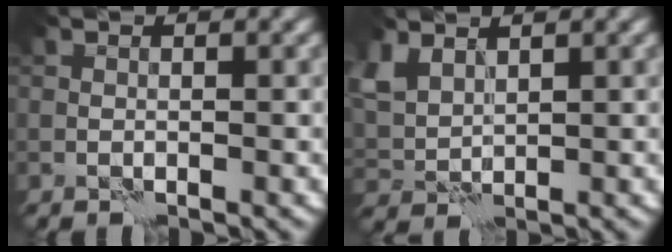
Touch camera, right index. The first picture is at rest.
{"total": 3.6, "force": [2.5, 1.9, 1.7], "torque": [-0.049, 0.005, 0.053]}